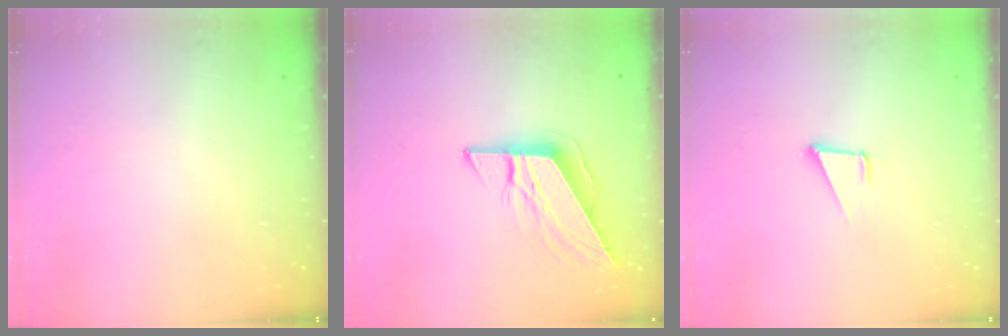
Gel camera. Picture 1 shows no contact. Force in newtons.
{"total": 9.4, "press": 9.4, "slide": 0.4}
{"total": 3.4, "press": 2.6, "slide": 2.2}